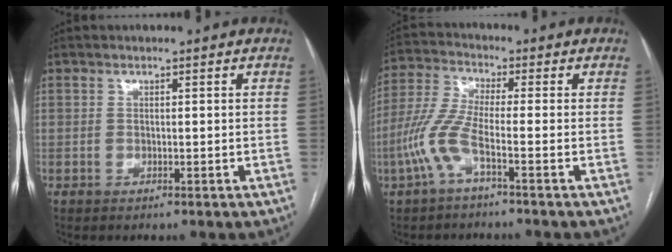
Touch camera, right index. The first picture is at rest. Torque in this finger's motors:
{"motor_torque": [0.91, -0.76, 0.64, 0.20]}